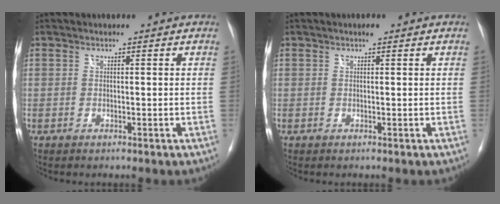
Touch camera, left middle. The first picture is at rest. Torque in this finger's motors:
{"motor_torque": [0.25, -0.38, 0.13, 0.02]}